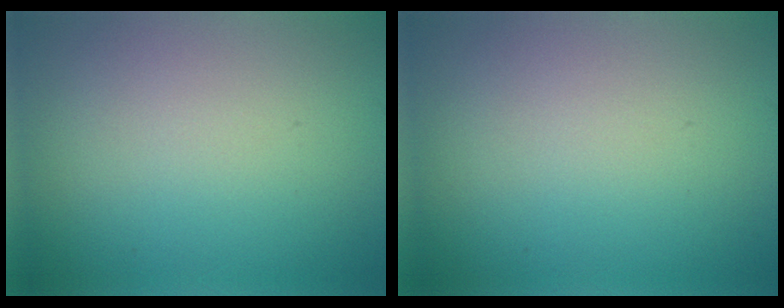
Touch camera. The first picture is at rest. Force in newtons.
{"total": 0.0}